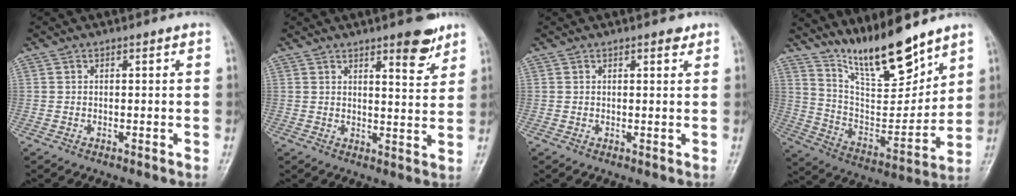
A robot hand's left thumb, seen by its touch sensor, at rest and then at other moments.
{"total": 6.9, "force": [4.6, 2.0, 4.8], "torque": [-0.050, -0.031, 0.061]}
{"total": 1.5, "force": [1.0, 0.7, 0.9], "torque": [-0.005, -0.004, 0.011]}
{"total": 16.0, "force": [12.8, 3.9, 8.7], "torque": [-0.111, -0.086, 0.240]}